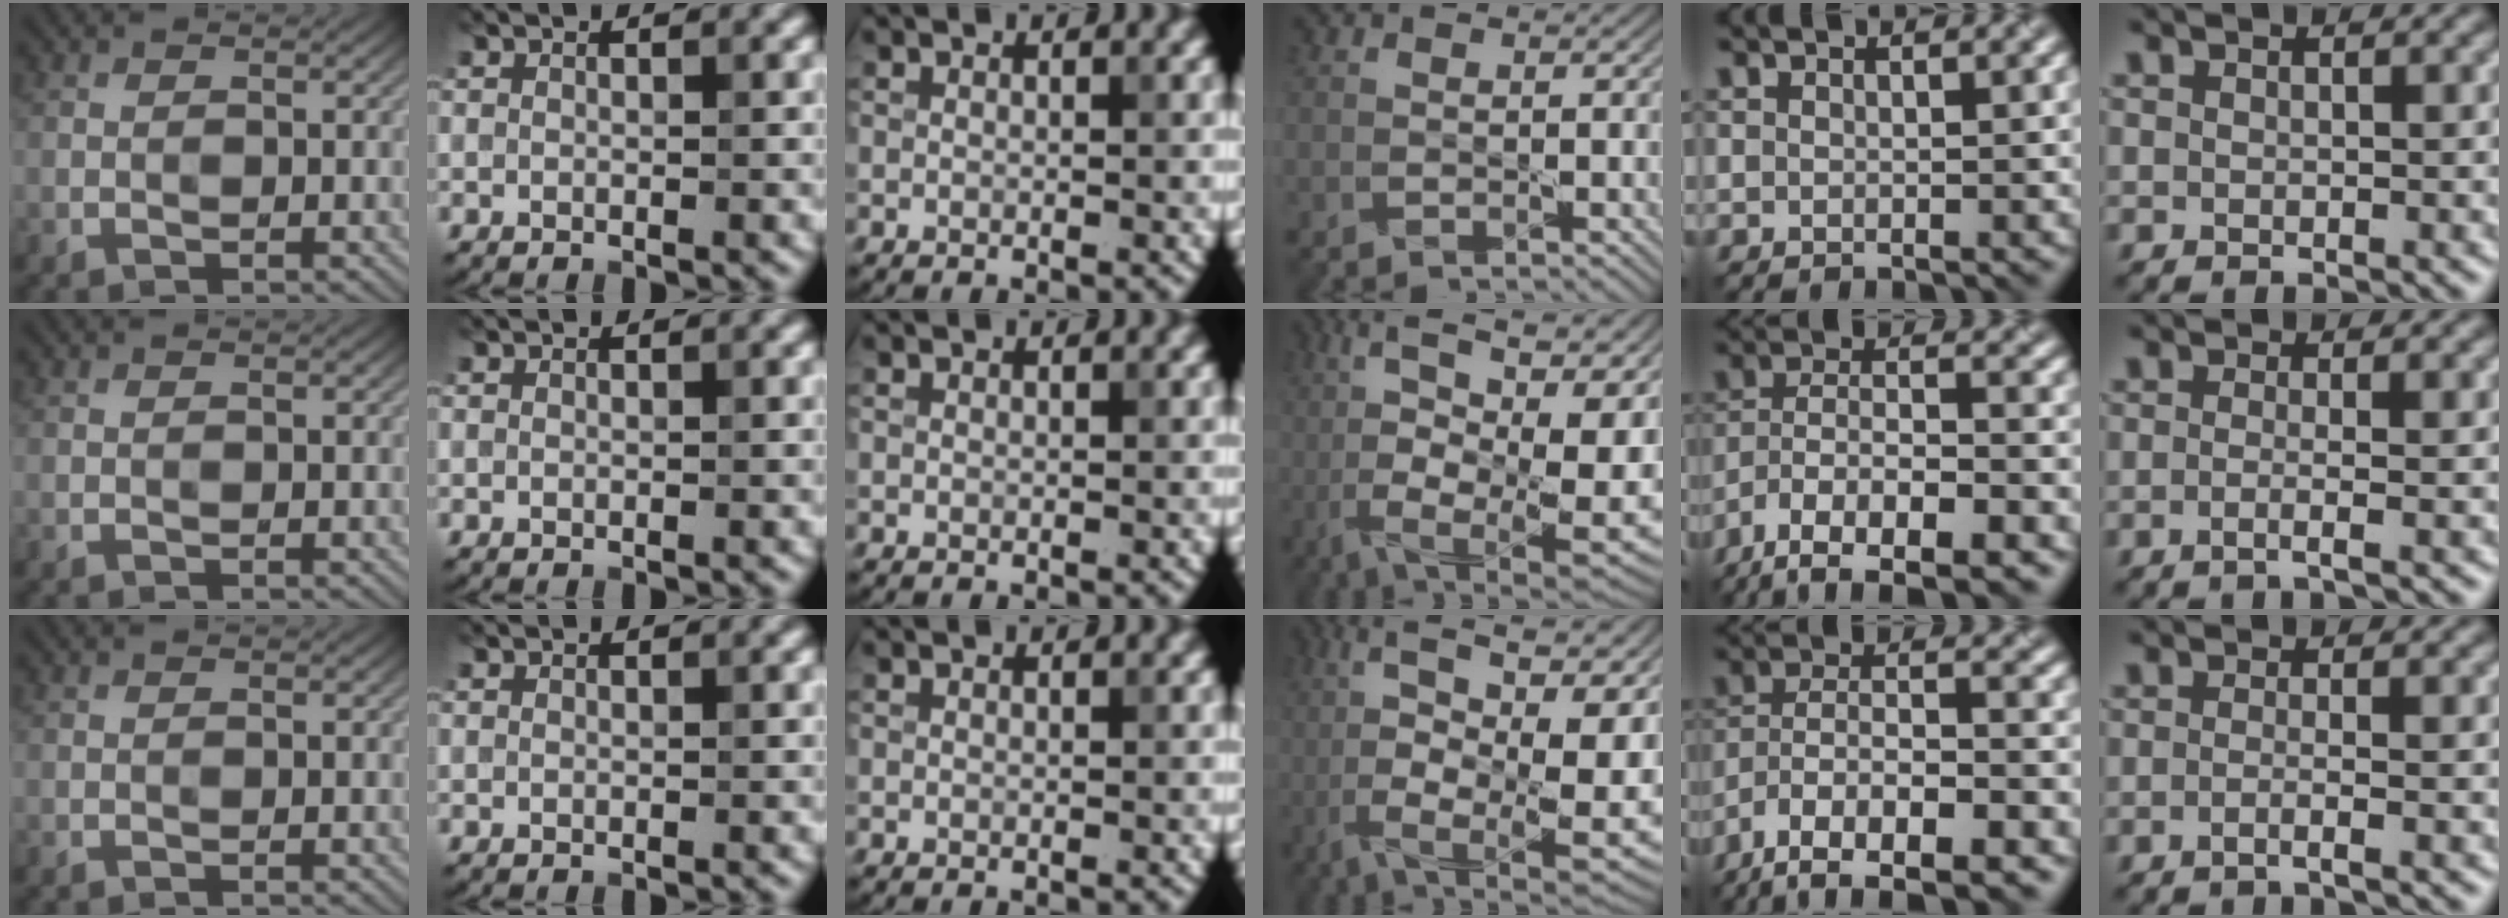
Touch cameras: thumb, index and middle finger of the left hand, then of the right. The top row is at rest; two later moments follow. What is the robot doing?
{"motion": "squeeze", "object": "bubble wrap"}